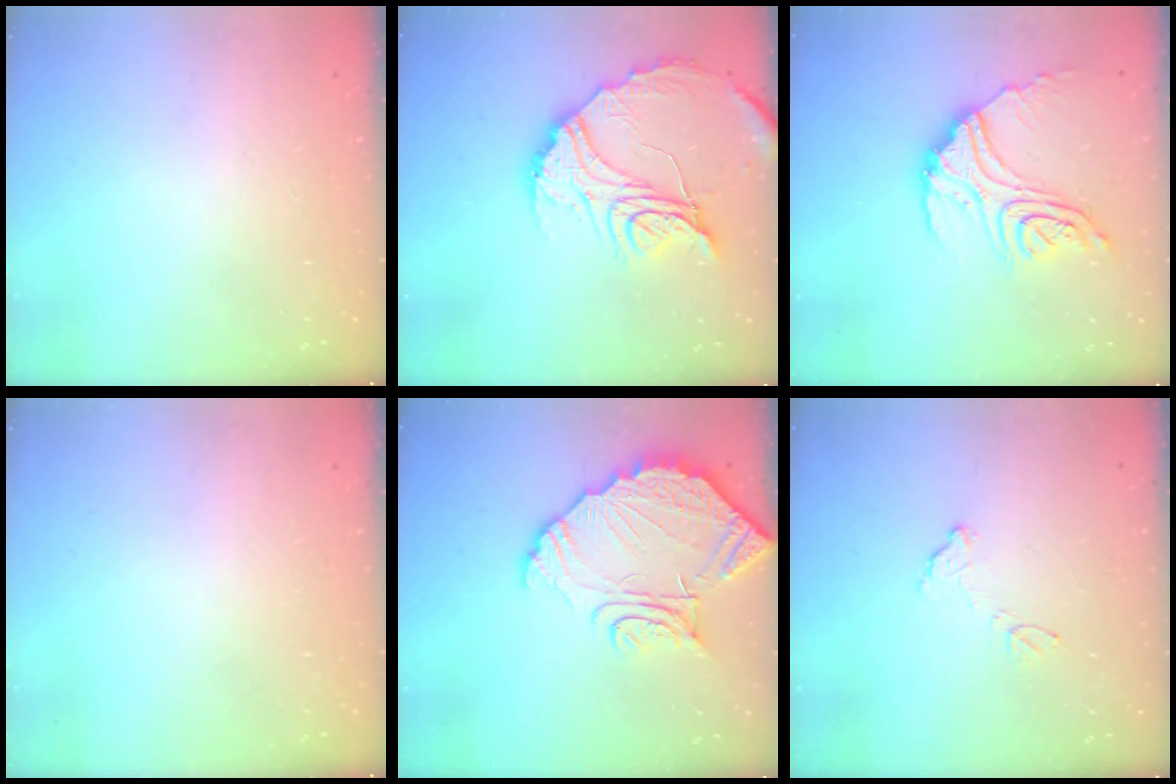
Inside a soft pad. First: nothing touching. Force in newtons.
{"total": 18.0, "press": 18.0, "slide": 1.5}
{"total": 18.5, "press": 18.5, "slide": 1.6}
{"total": 0.0}
{"total": 14.6, "press": 14.6, "slide": 1.2}
{"total": 8.8, "press": 8.8, "slide": 0.5}